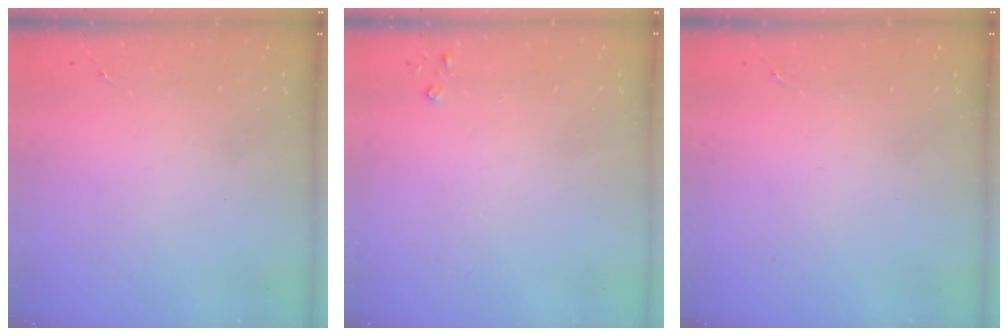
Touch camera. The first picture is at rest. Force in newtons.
{"total": 2.6, "press": 2.6, "slide": 0.3}
{"total": 0.0}